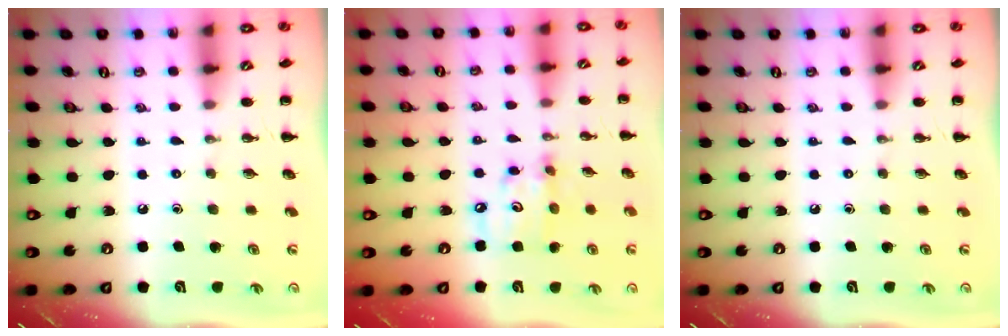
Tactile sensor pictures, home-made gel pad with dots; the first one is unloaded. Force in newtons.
{"total": 7.7, "press": 7.6, "slide": 1.4}
{"total": 0.0}